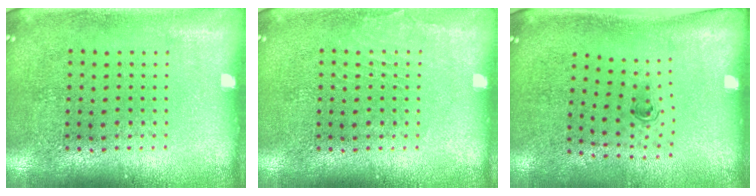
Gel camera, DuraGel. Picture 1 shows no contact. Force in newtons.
{"total": 1.0, "press": 1.0, "slide": 0.1}
{"total": 0.6, "press": 0.3, "slide": 0.5}